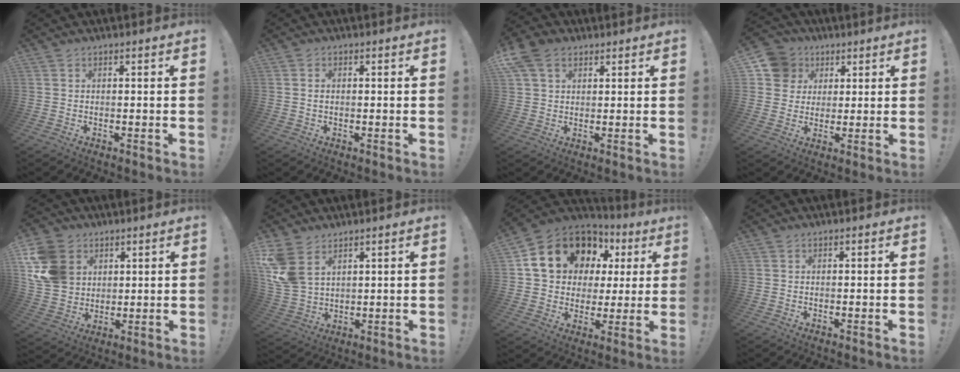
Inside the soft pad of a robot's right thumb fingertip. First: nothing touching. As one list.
[{"total": 1.0, "force": [0.0, 0.8, 0.6], "torque": [-0.016, 0.005, 0.000]}, {"total": 8.1, "force": [3.8, 5.7, 4.3], "torque": [-0.077, 0.002, 0.079]}, {"total": 10.3, "force": [3.7, 9.3, 2.3], "torque": [-0.028, -0.014, 0.077]}, {"total": 14.8, "force": [4.6, 12.4, 6.7], "torque": [-0.126, -0.017, 0.096]}, {"total": 10.3, "force": [5.2, 6.7, 6.0], "torque": [-0.126, -0.024, 0.105]}, {"total": 17.4, "force": [8.3, 12.5, 8.7], "torque": [-0.145, -0.035, 0.173]}, {"total": 0.0}]